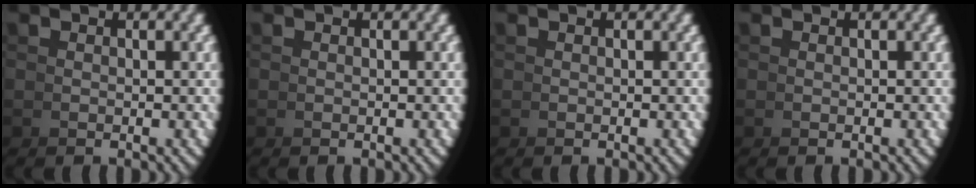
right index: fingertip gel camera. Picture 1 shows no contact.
{"total": 0.0}
{"total": 0.0}
{"total": 0.0}